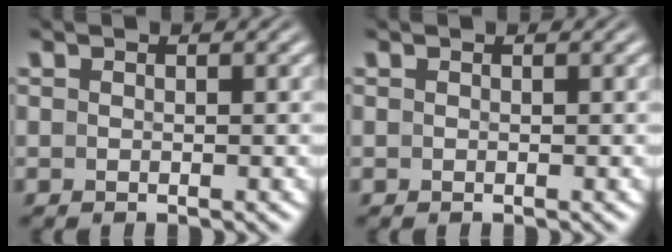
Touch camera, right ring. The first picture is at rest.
{"total": 0.0}